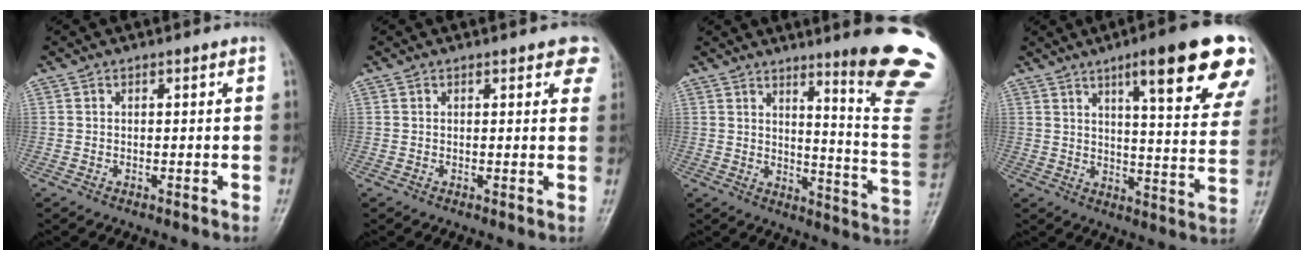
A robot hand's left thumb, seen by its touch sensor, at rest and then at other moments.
{"total": 4.0, "force": [2.7, 1.8, 2.4], "torque": [0.001, -0.004, 0.023]}
{"total": 18.9, "force": [11.9, 1.3, 14.6], "torque": [-0.157, -0.094, 0.156]}
{"total": 21.9, "force": [12.4, 4.4, 17.5], "torque": [-0.203, -0.042, 0.157]}